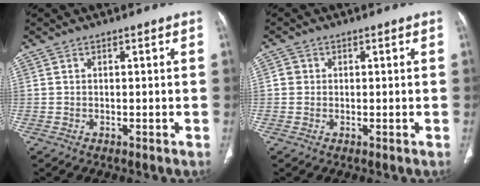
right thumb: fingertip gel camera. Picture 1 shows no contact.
{"total": 1.7, "force": [0.1, 1.7, 0.5], "torque": [0.000, 0.003, 0.001]}